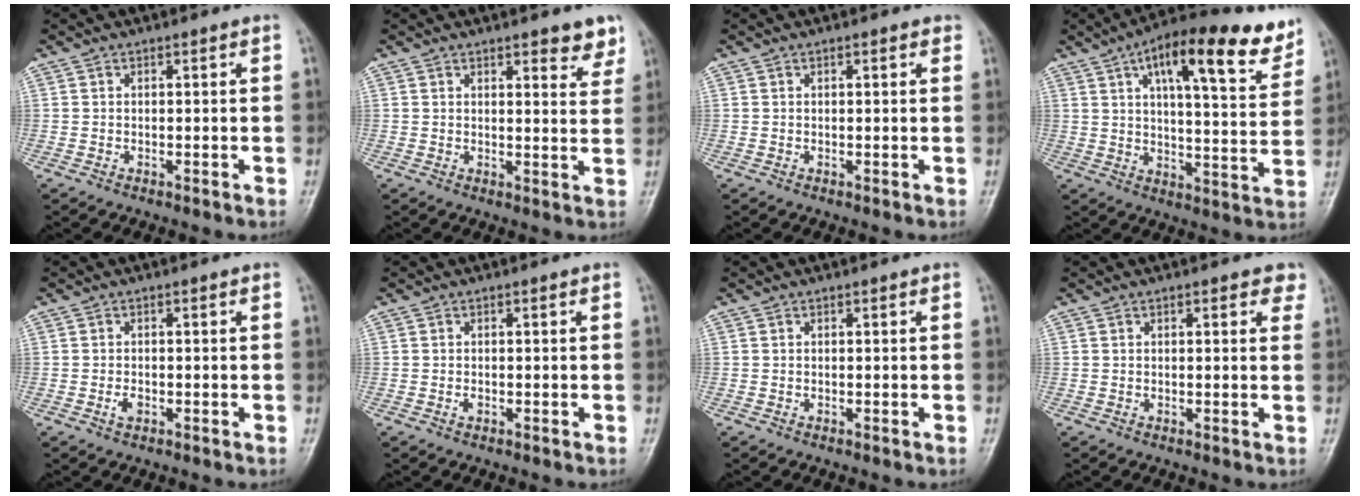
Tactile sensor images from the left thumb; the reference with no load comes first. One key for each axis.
{"total": 5.8, "fx": 4.0, "fy": 1.8, "fz": 3.7, "tx": -0.022, "ty": -0.022, "tz": 0.047}
{"total": 1.3, "fx": 0.7, "fy": 0.5, "fz": 1.0, "tx": -0.013, "ty": 0.001, "tz": 0.006}
{"total": 19.7, "fx": 11.2, "fy": 6.3, "fz": 15.0, "tx": -0.189, "ty": -0.024, "tz": 0.161}
{"total": 1.7, "fx": -0.6, "fy": 1.0, "fz": 1.2, "tx": -0.022, "ty": 0.004, "tz": -0.011}
{"total": 0.9, "fx": -0.2, "fy": 0.5, "fz": 0.8, "tx": -0.010, "ty": 0.005, "tz": -0.002}
{"total": 0.0}
{"total": 3.6, "fx": 1.9, "fy": 1.6, "fz": 2.6, "tx": -0.012, "ty": -0.003, "tz": 0.015}